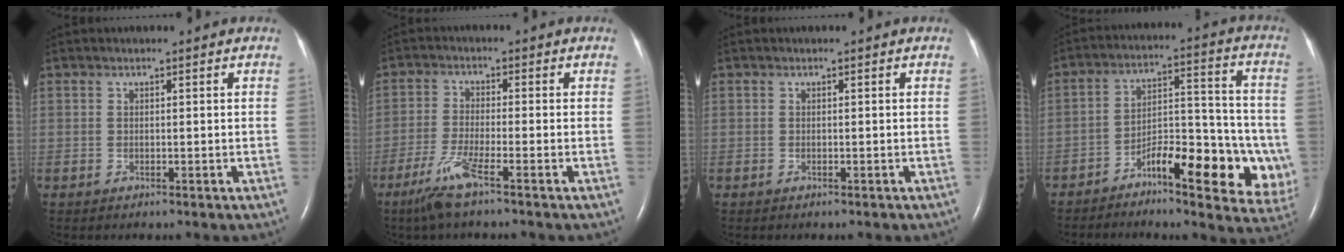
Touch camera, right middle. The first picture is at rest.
{"total": 5.6, "force": [-3.7, -0.2, 4.3], "torque": [-0.096, -0.014, -0.078]}
{"total": 0.0}
{"total": 14.8, "force": [-6.2, 4.1, 12.8], "torque": [-0.171, 0.023, -0.087]}